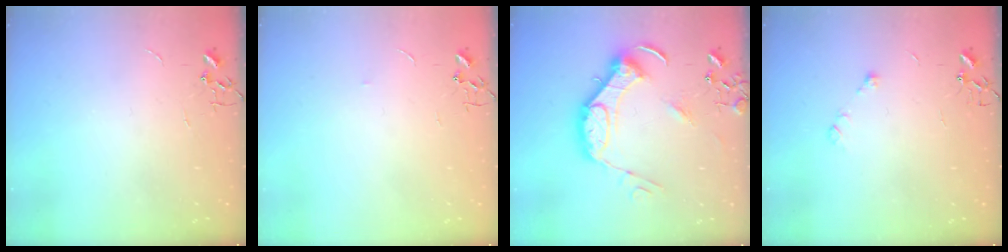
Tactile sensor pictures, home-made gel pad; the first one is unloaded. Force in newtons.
{"total": 2.6, "press": 2.5, "slide": 0.4}
{"total": 18.1, "press": 18.0, "slide": 1.8}
{"total": 6.2, "press": 6.2, "slide": 0.6}